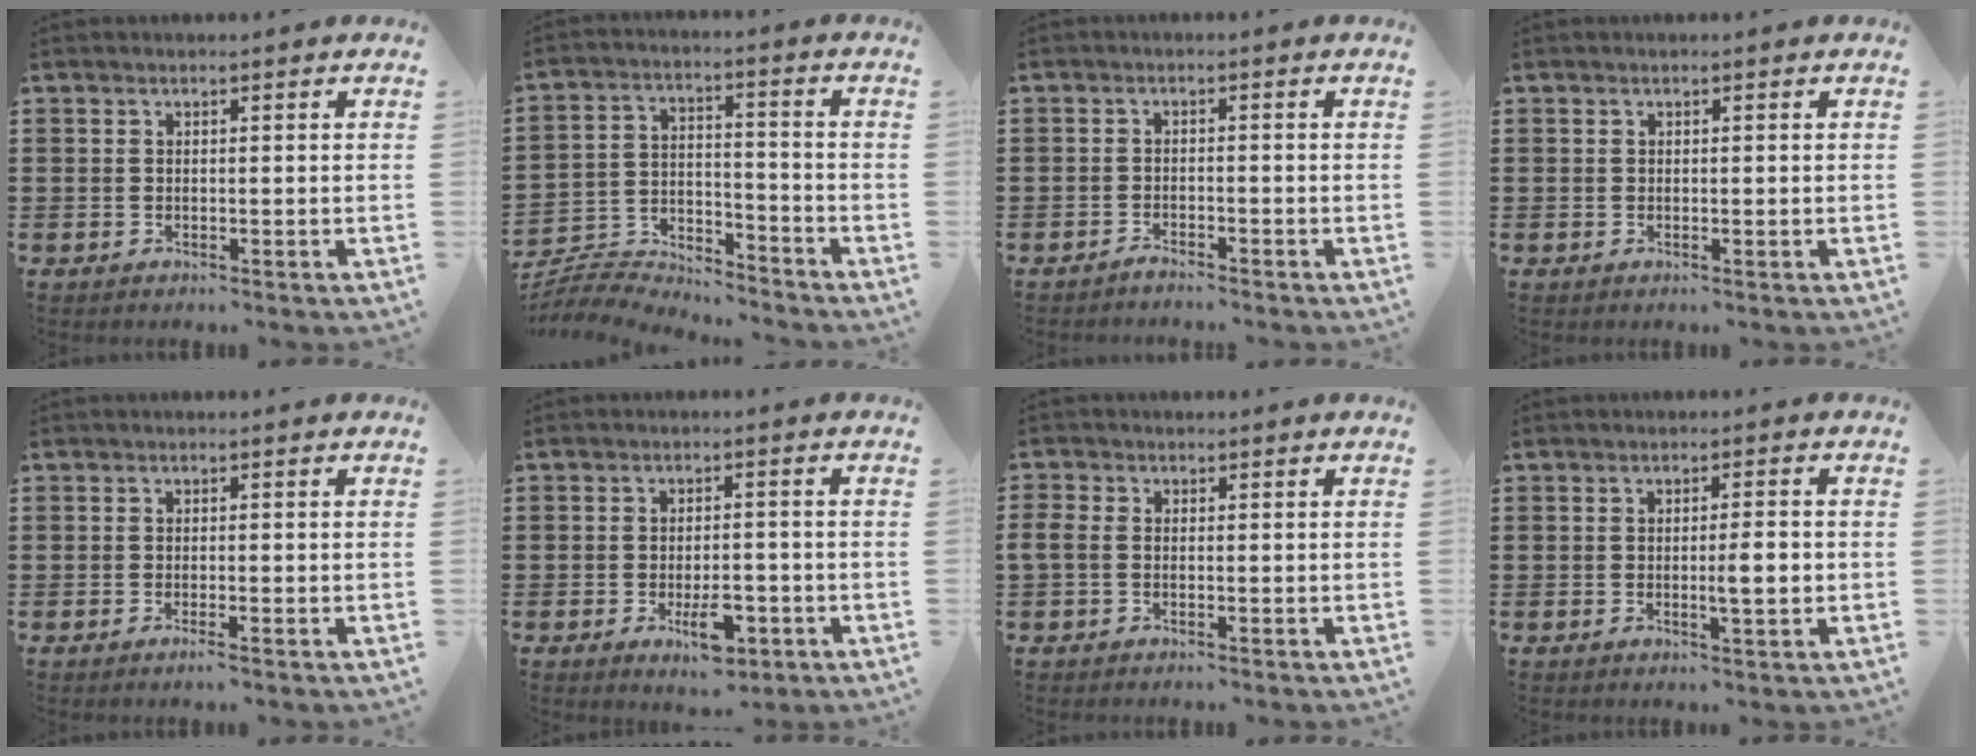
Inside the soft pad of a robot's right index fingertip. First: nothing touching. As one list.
[{"total": 6.5, "force": [-6.3, 1.0, 0.9], "torque": [-0.038, 0.000, -0.133]}, {"total": 1.6, "force": [-1.5, 0.0, 0.1], "torque": [-0.005, 0.001, -0.031]}, {"total": 0.0}, {"total": 1.0, "force": [-0.6, 0.0, 0.8], "torque": [-0.013, -0.004, -0.011]}, {"total": 5.7, "force": [-2.3, 2.4, 4.6], "torque": [-0.077, 0.004, -0.038]}, {"total": 1.4, "force": [-0.5, 0.8, 1.0], "torque": [-0.037, -0.005, -0.015]}, {"total": 4.0, "force": [-0.4, 0.5, 3.9], "torque": [-0.059, -0.007, -0.010]}]